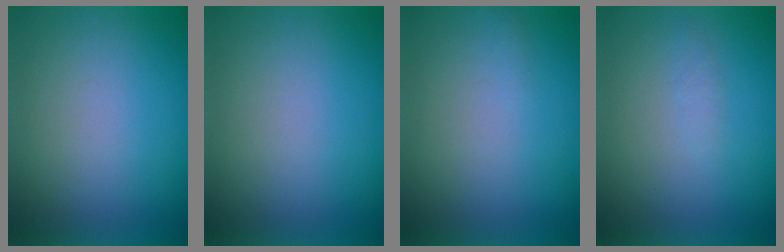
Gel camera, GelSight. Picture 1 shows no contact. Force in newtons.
{"total": 0.0}
{"total": 1.1}
{"total": 1.2}